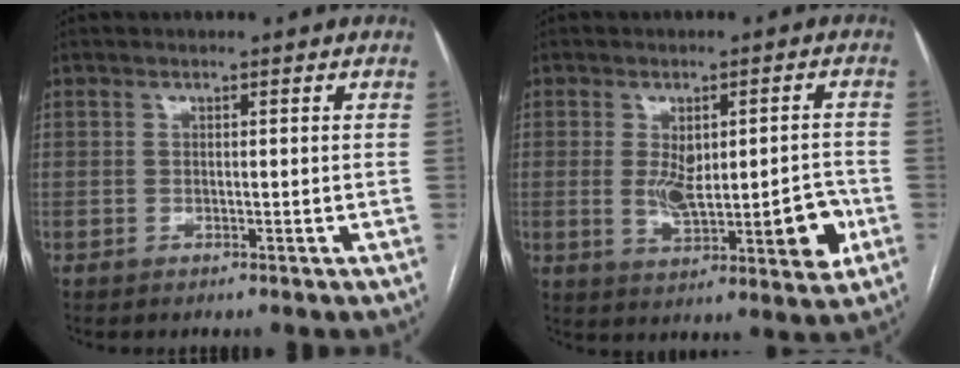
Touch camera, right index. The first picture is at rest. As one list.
[{"total": 10.9, "force": [-1.2, 3.7, 10.1], "torque": [-0.146, 0.005, -0.002]}]